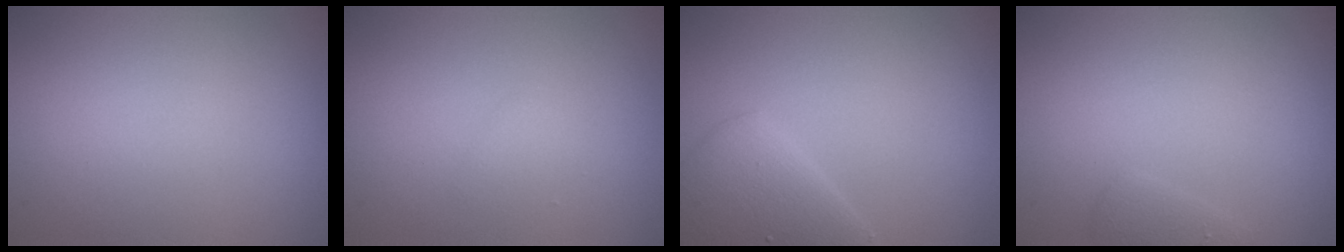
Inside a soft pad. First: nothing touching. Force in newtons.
{"total": 0.8, "press": 0.8, "slide": 0.1}
{"total": 3.7, "press": 3.7, "slide": 0.2}
{"total": 1.0, "press": 1.0, "slide": 0.1}